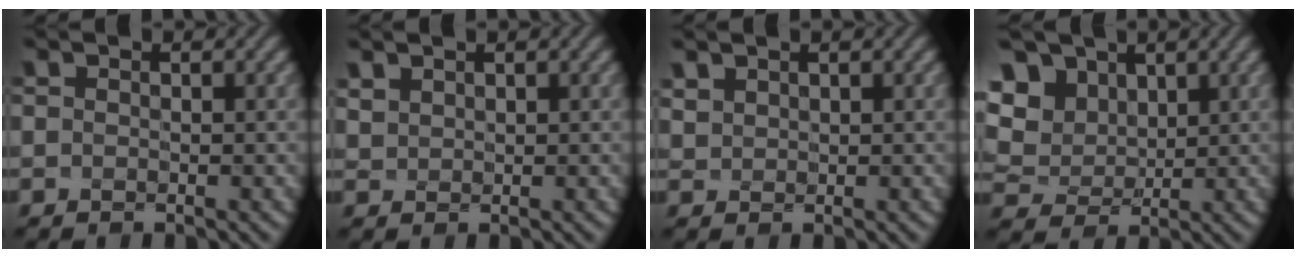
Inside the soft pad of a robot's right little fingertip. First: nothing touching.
{"total": 2.5, "force": [1.4, 1.8, 1.0], "torque": [-0.045, 0.013, 0.028]}
{"total": 2.8, "force": [1.5, 2.1, 1.1], "torque": [-0.051, 0.015, 0.027]}
{"total": 8.2, "force": [4.0, 6.3, 3.4], "torque": [-0.099, 0.017, 0.070]}